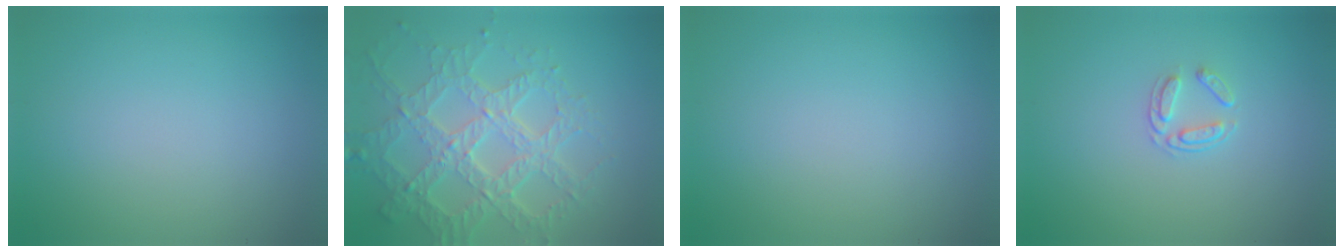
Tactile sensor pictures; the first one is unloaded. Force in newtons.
{"total": 6.7, "press": 4.8, "slide": 4.7}
{"total": 0.0}
{"total": 1.6, "press": 1.0, "slide": 1.2}